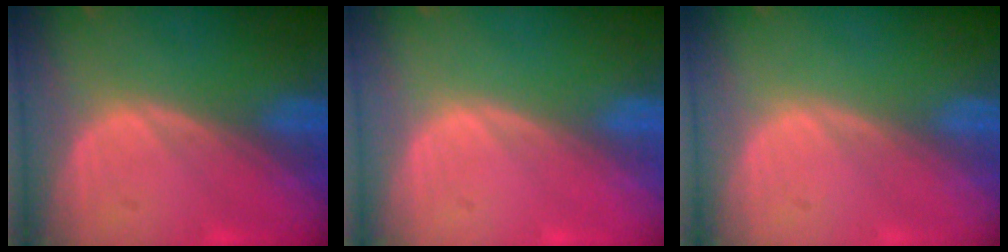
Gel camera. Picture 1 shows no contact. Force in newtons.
{"total": 0.0}
{"total": 0.0}